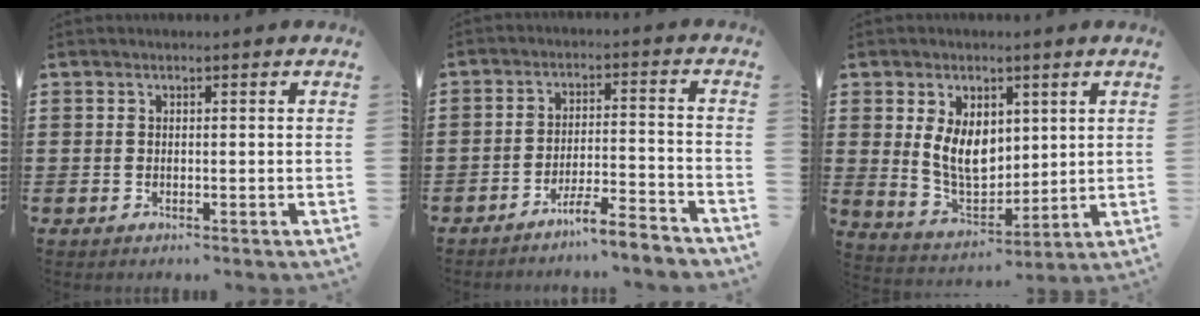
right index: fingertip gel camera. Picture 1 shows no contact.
{"total": 5.8, "force": [-5.3, -0.1, 2.3], "torque": [-0.046, -0.007, -0.102]}
{"total": 7.8, "force": [1.9, 5.3, 5.4], "torque": [-0.107, 0.003, 0.035]}